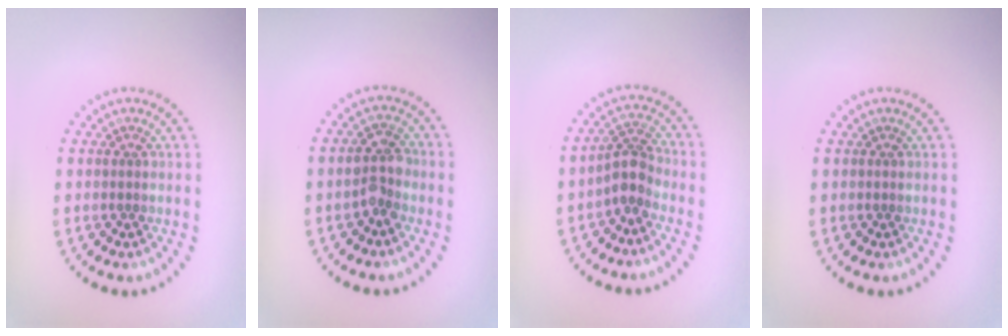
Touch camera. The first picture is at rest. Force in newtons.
{"total": 2.5, "press": 2.5, "slide": 0.5}
{"total": 2.7, "press": 2.2, "slide": 1.7}
{"total": 0.0}